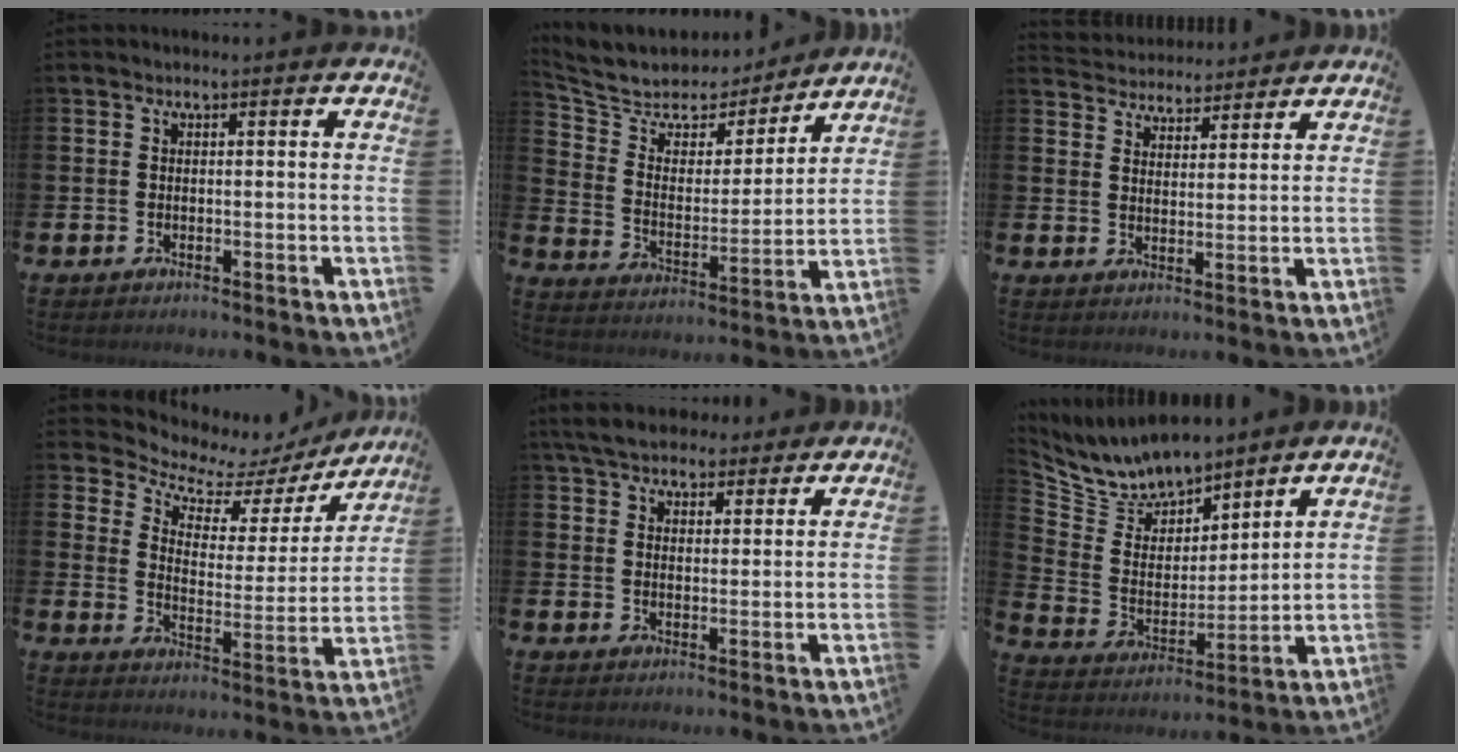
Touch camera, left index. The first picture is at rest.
{"total": 7.5, "force": [6.7, 3.3, 0.6], "torque": [-0.059, -0.050, 0.117]}
{"total": 4.3, "force": [4.2, 1.0, -0.6], "torque": [-0.007, -0.025, 0.076]}
{"total": 6.7, "force": [5.7, 3.0, 1.8], "torque": [-0.053, -0.049, 0.091]}
{"total": 5.7, "force": [5.4, 1.8, 1.0], "torque": [-0.032, -0.020, 0.097]}
{"total": 8.0, "force": [7.7, 2.2, 0.2], "torque": [-0.054, -0.062, 0.140]}